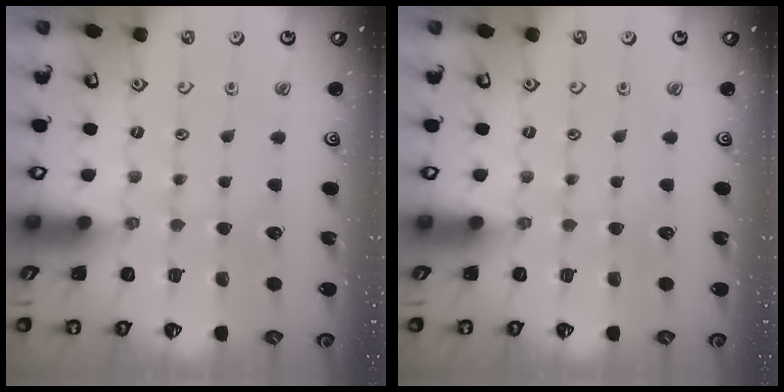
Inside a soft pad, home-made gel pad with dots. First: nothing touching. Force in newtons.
{"total": 0.0}